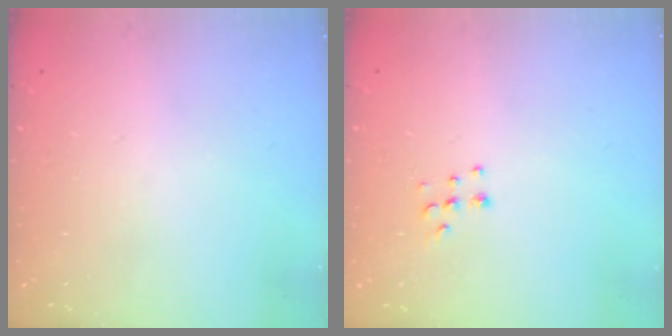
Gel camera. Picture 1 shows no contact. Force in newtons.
{"total": 6.2, "press": 6.1, "slide": 0.7}